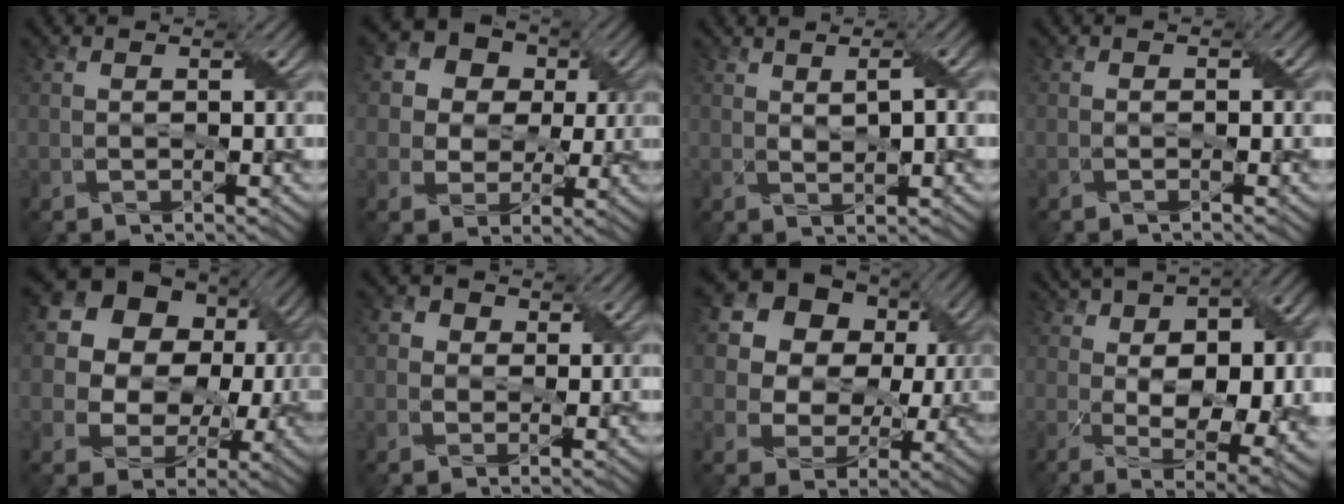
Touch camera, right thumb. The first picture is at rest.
{"total": 12.7, "force": [4.7, 10.4, 5.4], "torque": [-0.170, 0.043, 0.092]}
{"total": 3.0, "force": [1.1, 0.8, 2.7], "torque": [-0.045, -0.003, 0.024]}
{"total": 0.8, "force": [-0.4, 0.2, 0.7], "torque": [-0.014, 0.000, -0.005]}
{"total": 19.0, "force": [5.2, 15.6, 9.4], "torque": [-0.221, 0.047, 0.087]}
{"total": 2.4, "force": [0.6, 2.2, 0.8], "torque": [-0.024, 0.004, 0.001]}
{"total": 18.1, "force": [6.7, 14.2, 8.9], "torque": [-0.226, 0.064, 0.124]}
{"total": 17.8, "force": [1.4, 9.6, 14.9], "torque": [-0.234, -0.005, 0.062]}